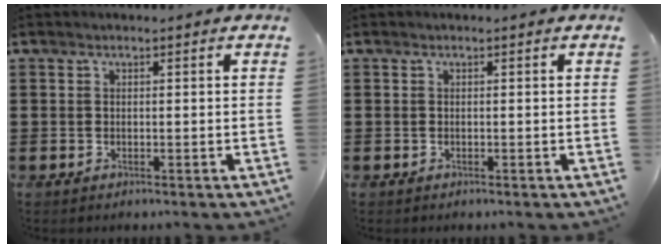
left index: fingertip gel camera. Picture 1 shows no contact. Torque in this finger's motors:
{"motor_torque": [-0.01, 0.01, 0.00, -0.01]}